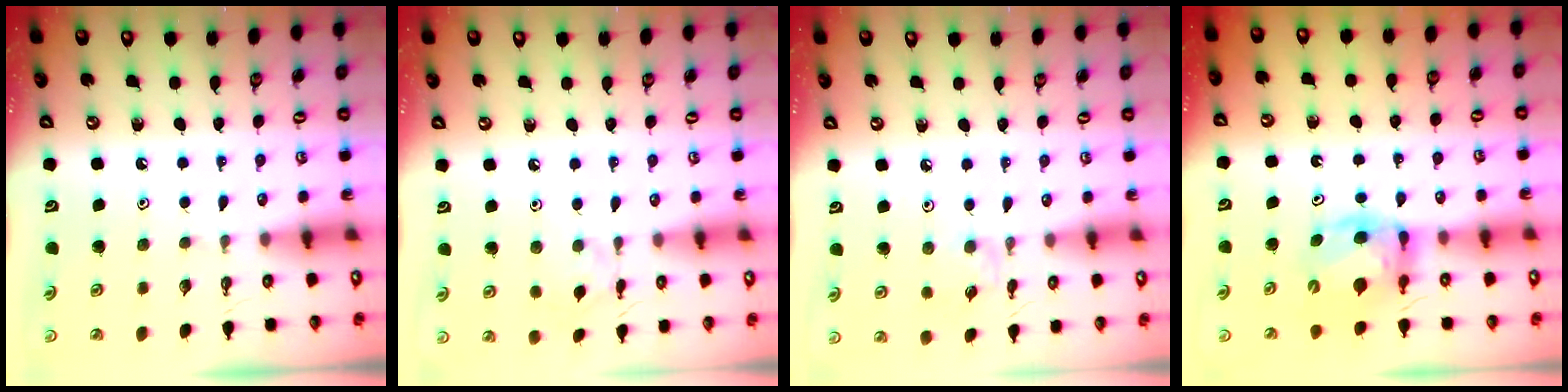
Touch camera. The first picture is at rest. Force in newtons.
{"total": 2.6, "press": 2.6, "slide": 0.6}
{"total": 1.7, "press": 1.7, "slide": 0.4}
{"total": 7.5, "press": 7.5, "slide": 0.6}